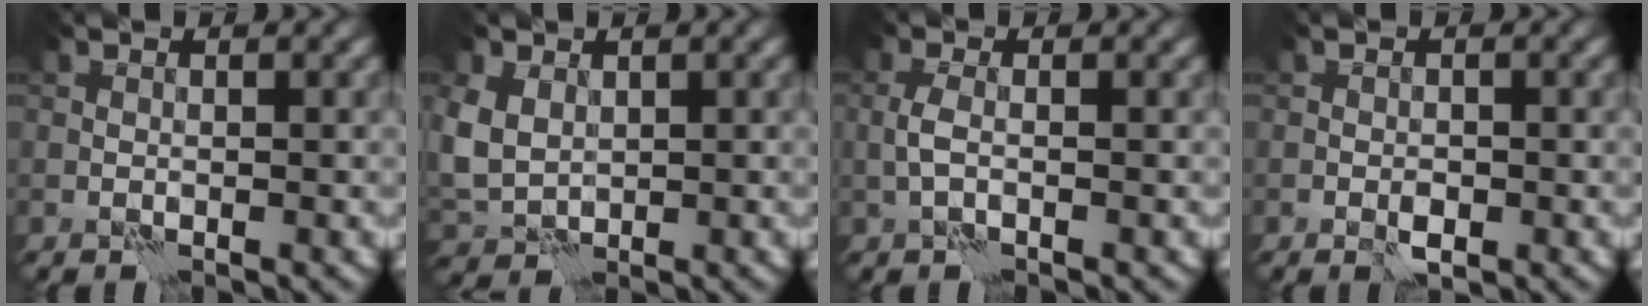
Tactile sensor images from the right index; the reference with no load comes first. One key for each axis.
{"total": 4.1, "fx": 1.1, "fy": 3.2, "fz": 2.3, "tx": -0.072, "ty": -0.007, "tz": 0.024}
{"total": 1.3, "fx": -0.2, "fy": 0.3, "fz": 1.2, "tx": -0.030, "ty": 0.003, "tz": -0.009}
{"total": 1.1, "fx": -0.5, "fy": 0.6, "fz": 0.9, "tx": -0.014, "ty": 0.000, "tz": -0.010}